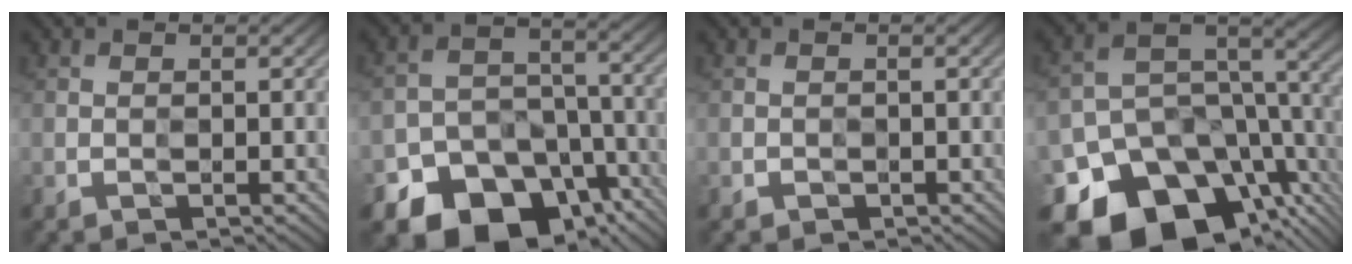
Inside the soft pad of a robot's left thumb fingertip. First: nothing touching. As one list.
[{"total": 16.9, "force": [-11.5, 11.1, 5.2], "torque": [-0.106, -0.042, -0.166]}, {"total": 1.1, "force": [-0.8, 0.8, 0.0], "torque": [0.004, -0.003, -0.012]}, {"total": 18.3, "force": [-11.0, 12.1, 8.1], "torque": [-0.163, -0.032, -0.149]}]